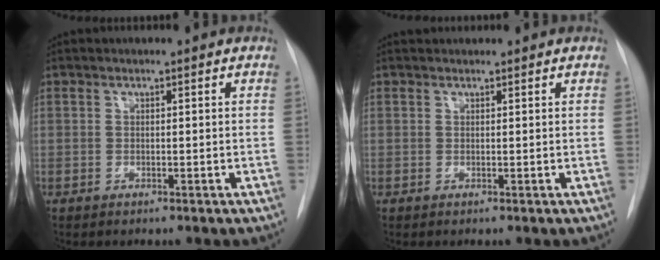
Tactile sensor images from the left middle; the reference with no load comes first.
{"total": 1.5, "force": [1.4, 0.4, 0.2], "torque": [-0.004, 0.024, 0.025]}